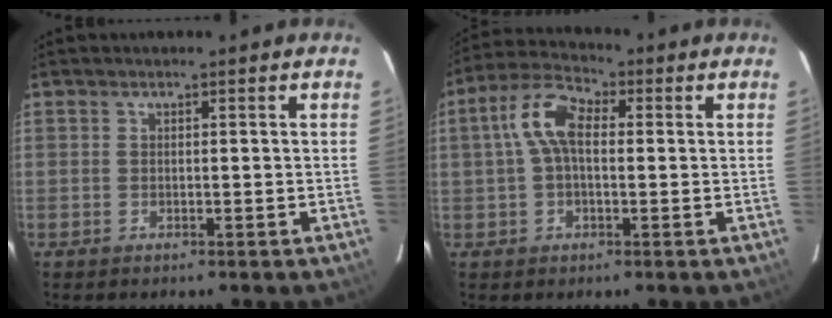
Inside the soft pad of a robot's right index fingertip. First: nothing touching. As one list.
[{"total": 8.3, "force": [0.9, 4.4, 7.0], "torque": [-0.147, 0.027, 0.014]}]